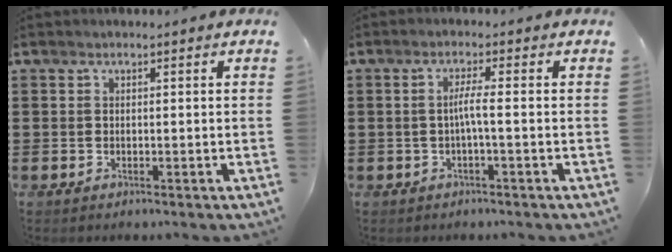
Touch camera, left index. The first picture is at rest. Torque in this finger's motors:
{"motor_torque": [0.12, 0.13, 0.06, 0.01]}